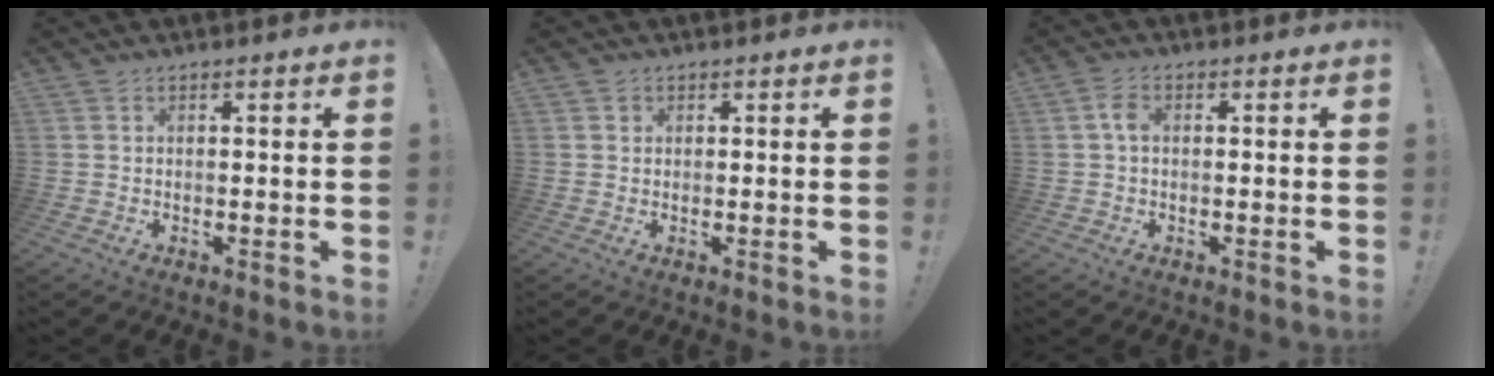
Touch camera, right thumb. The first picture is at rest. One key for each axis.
{"total": 1.0, "fx": 0.4, "fy": 0.8, "fz": 0.3, "tx": 0.001, "ty": 0.000, "tz": 0.007}
{"total": 3.3, "fx": 0.3, "fy": 2.0, "fz": 2.6, "tx": -0.056, "ty": 0.014, "tz": 0.006}